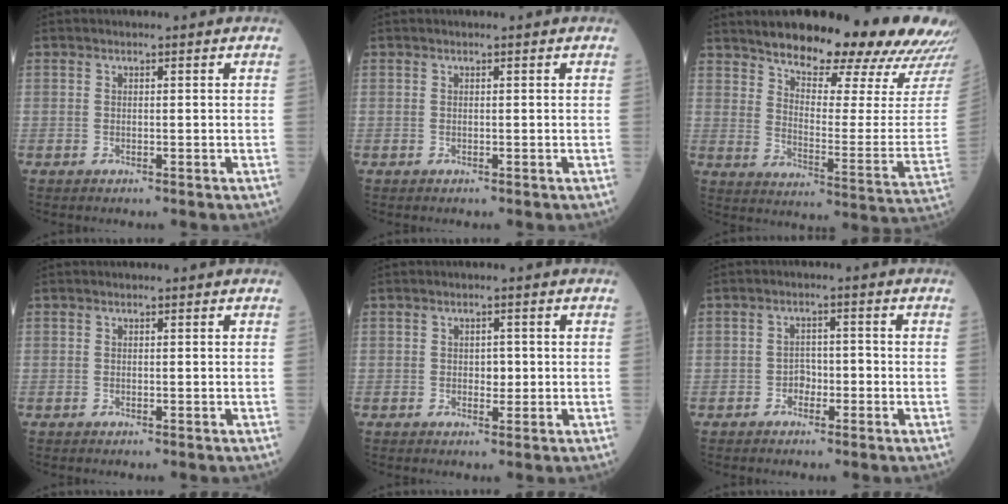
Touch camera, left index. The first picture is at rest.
{"total": 0.0}
{"total": 23.3, "force": [20.0, 2.1, 11.8], "torque": [-0.171, -0.055, 0.258]}
{"total": 0.0}
{"total": 1.5, "force": [-0.1, 1.0, 1.1], "torque": [-0.013, 0.003, -0.002]}
{"total": 2.4, "force": [-1.2, 1.6, 1.3], "torque": [-0.014, 0.008, -0.024]}